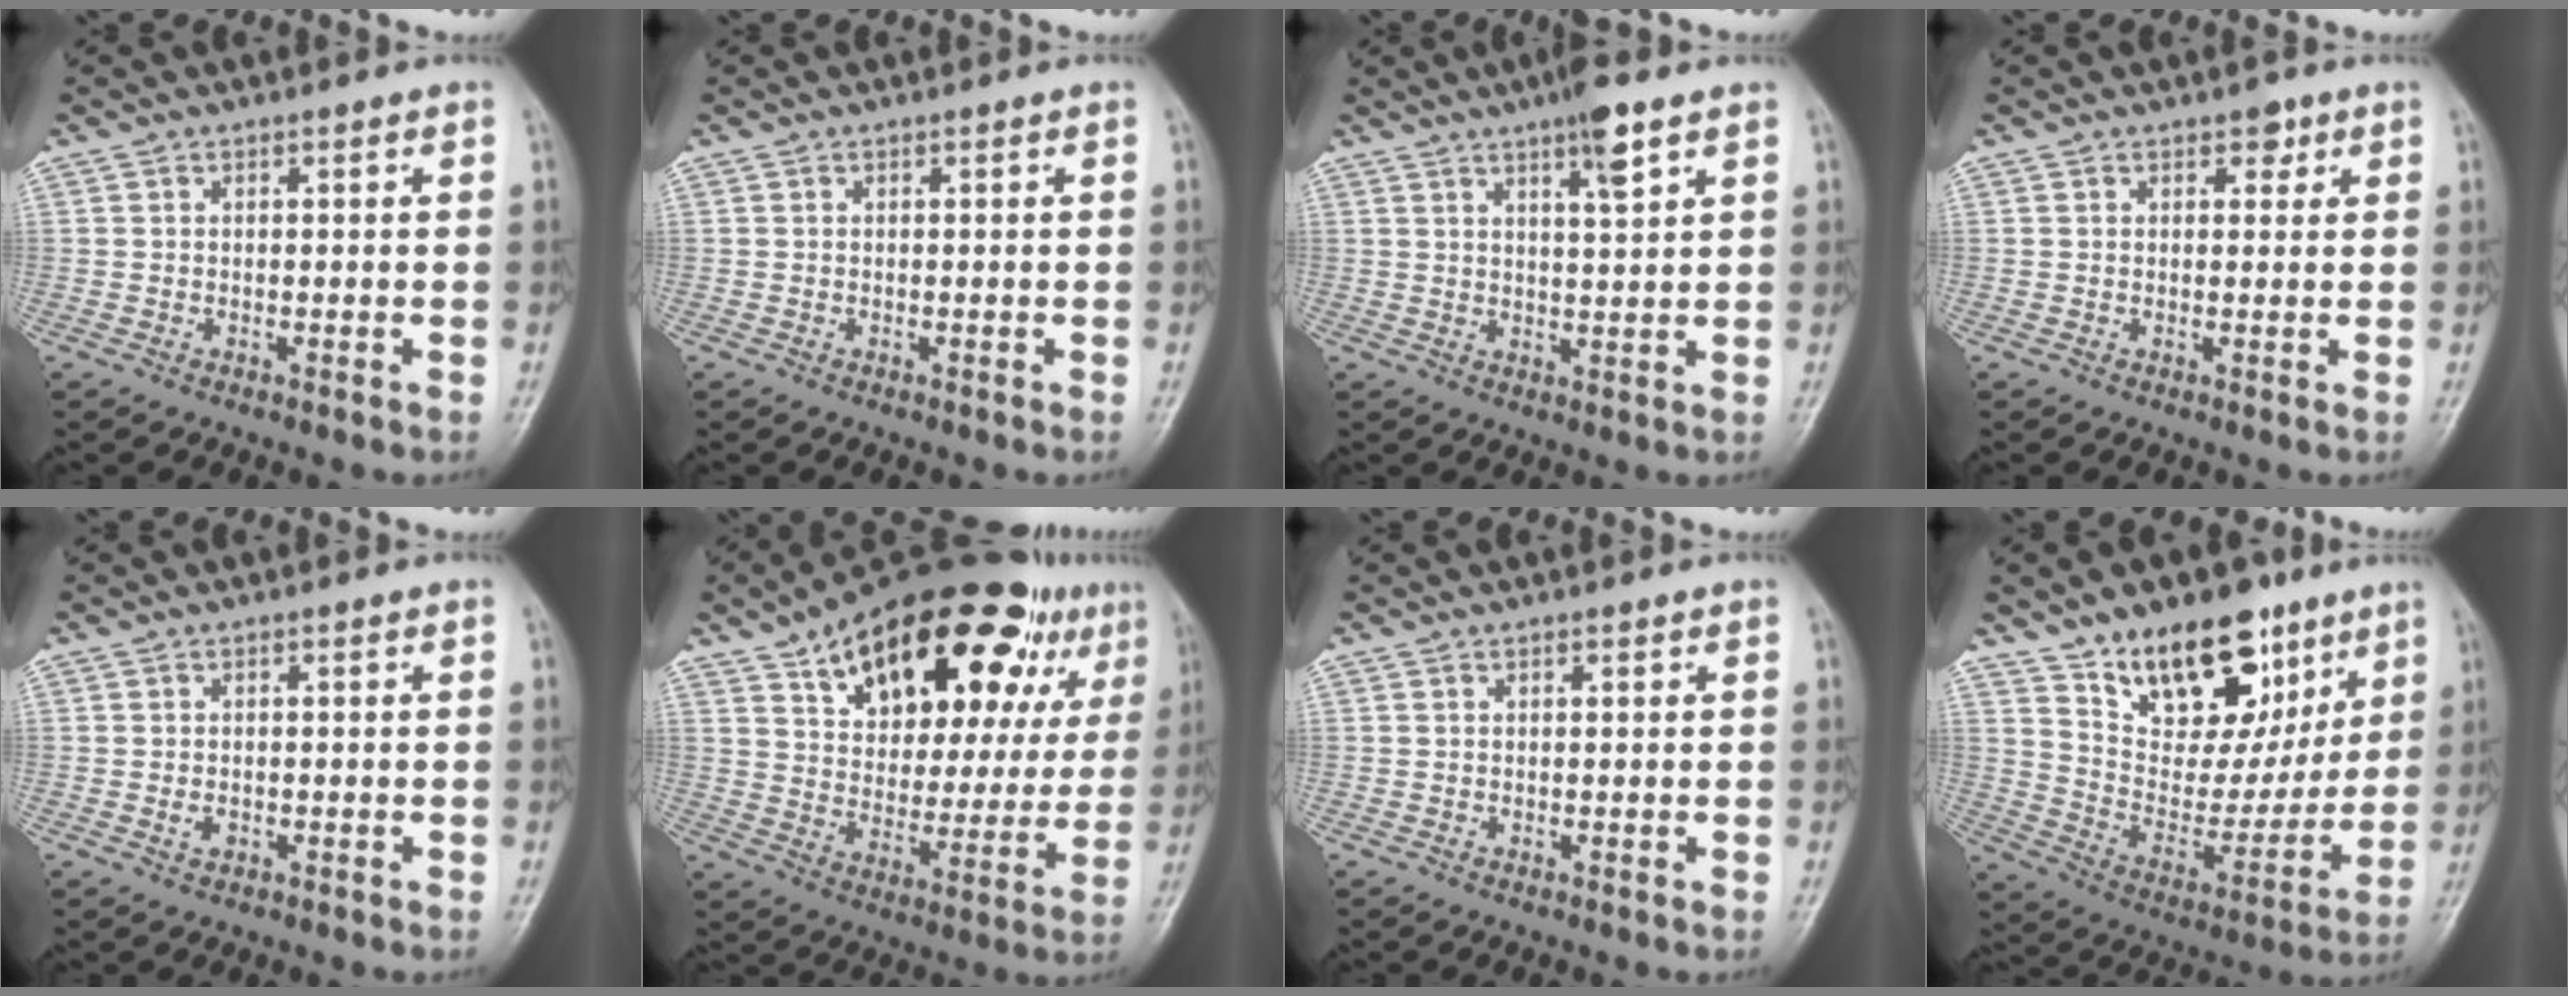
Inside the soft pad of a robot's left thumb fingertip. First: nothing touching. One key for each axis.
{"total": 0.0}
{"total": 6.4, "fx": 3.8, "fy": 1.0, "fz": 5.1, "tx": -0.080, "ty": -0.016, "tz": 0.061}
{"total": 2.4, "fx": 1.4, "fy": 1.5, "fz": 1.3, "tx": -0.001, "ty": -0.003, "tz": 0.015}
{"total": 1.5, "fx": -0.3, "fy": 1.1, "fz": 1.0, "tx": -0.015, "ty": -0.001, "tz": -0.004}
{"total": 30.0, "fx": 16.8, "fy": 13.4, "fz": 20.9, "tx": -0.276, "ty": -0.019, "tz": 0.255}
{"total": 0.7, "fx": 0.4, "fy": 0.3, "fz": 0.5, "tx": -0.008, "ty": -0.001, "tz": 0.006}
{"total": 21.9, "fx": 13.1, "fy": 12.2, "fz": 12.6, "tx": -0.134, "ty": -0.057, "tz": 0.224}